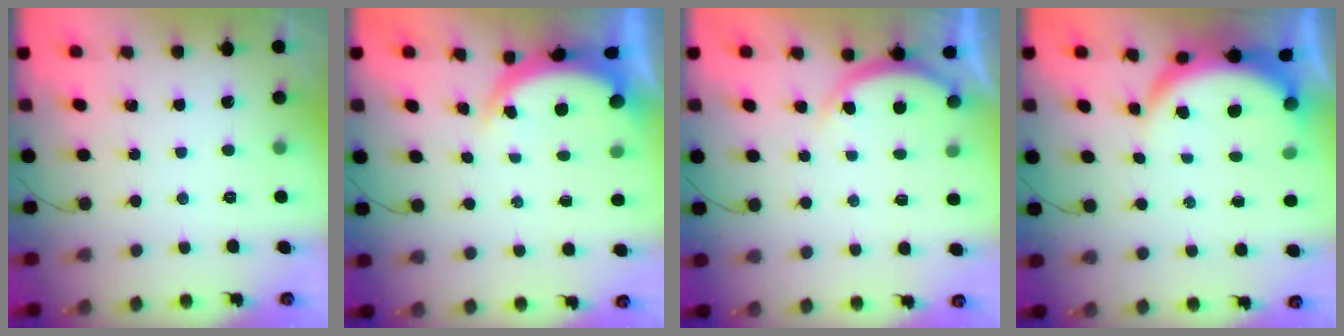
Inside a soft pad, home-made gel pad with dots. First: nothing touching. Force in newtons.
{"total": 4.8, "press": 4.7, "slide": 1.3}
{"total": 5.1, "press": 5.1, "slide": 0.7}
{"total": 7.6, "press": 7.5, "slide": 0.9}